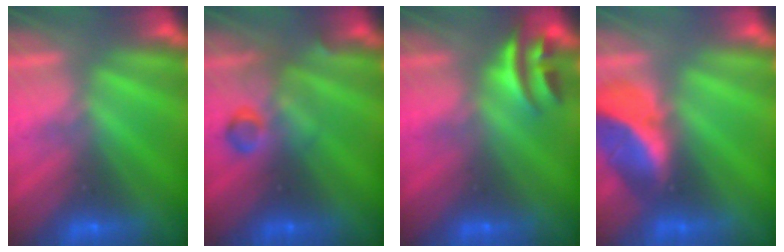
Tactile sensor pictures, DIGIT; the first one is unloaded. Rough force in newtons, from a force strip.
{"total": 2.8}
{"total": 2.7}
{"total": 2.6}